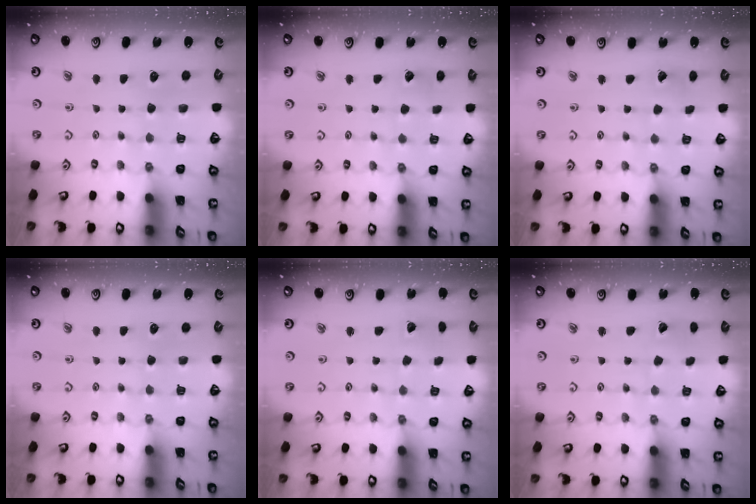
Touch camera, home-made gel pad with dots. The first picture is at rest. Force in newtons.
{"total": 2.9, "press": 2.9, "slide": 0.2}
{"total": 2.7, "press": 2.7, "slide": 0.3}
{"total": 0.0}
{"total": 2.2, "press": 2.2, "slide": 0.2}
{"total": 2.4, "press": 2.4, "slide": 0.2}